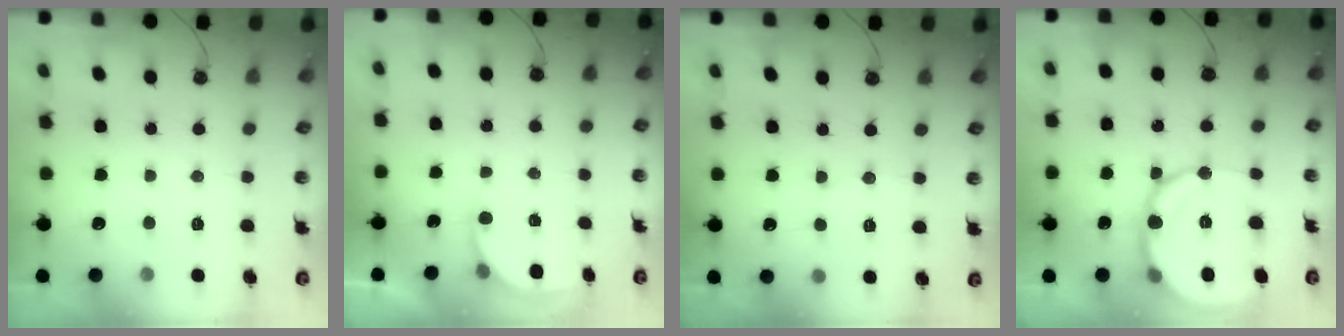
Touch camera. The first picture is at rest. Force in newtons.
{"total": 3.5, "press": 3.5, "slide": 0.3}
{"total": 4.8, "press": 4.8, "slide": 0.5}
{"total": 18.9, "press": 18.6, "slide": 3.3}